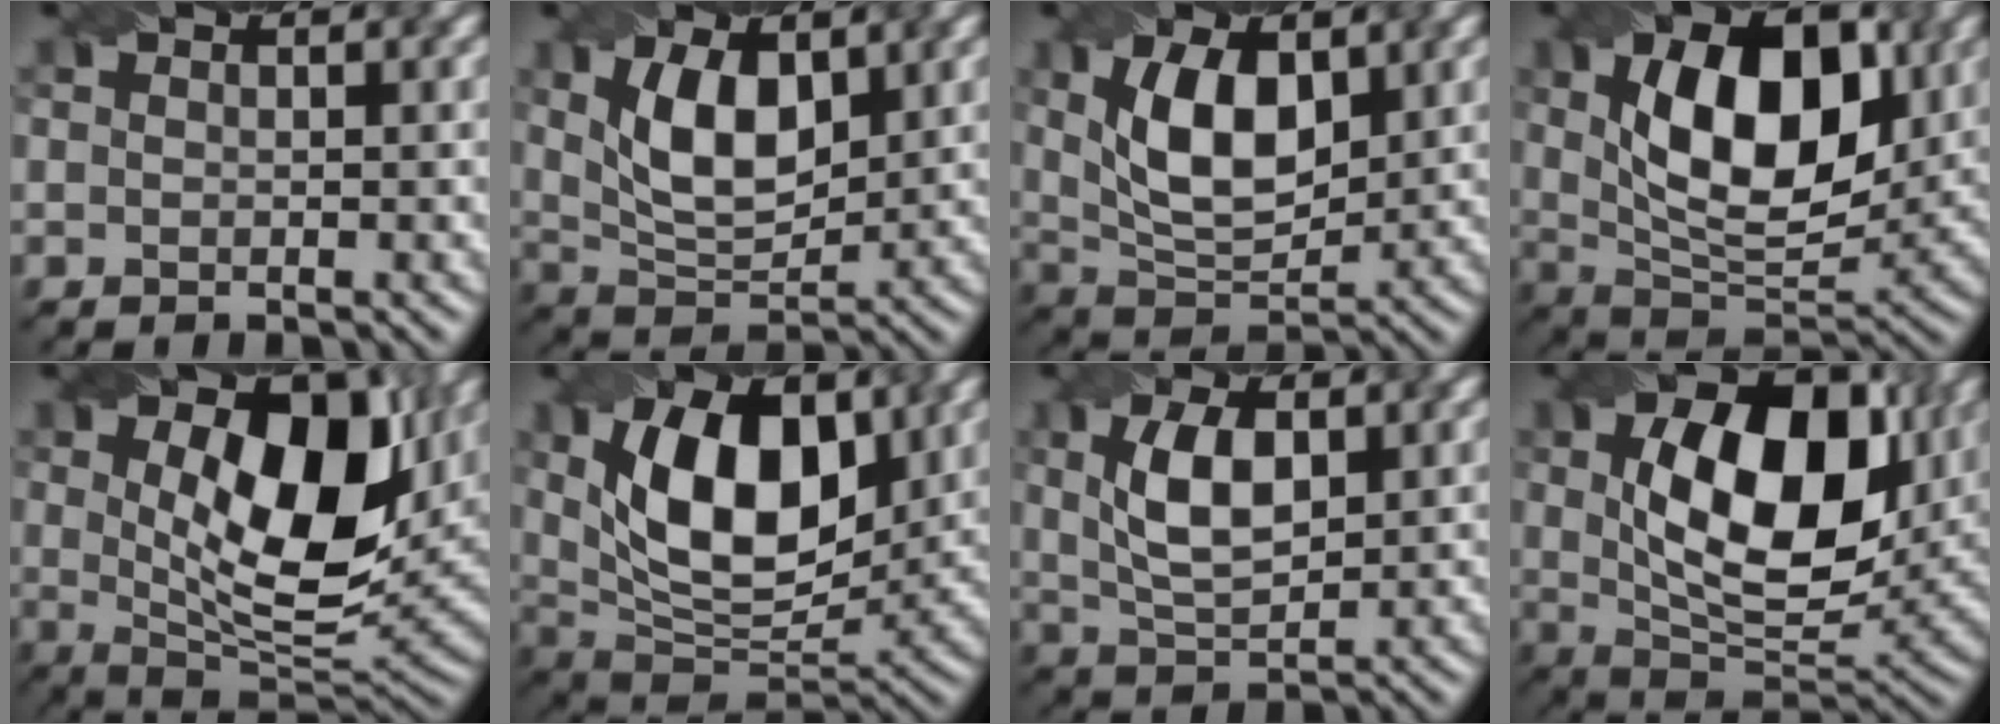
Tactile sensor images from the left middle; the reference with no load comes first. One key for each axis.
{"total": 6.2, "fx": 1.7, "fy": 3.2, "fz": 5.1, "tx": -0.103, "ty": 0.005, "tz": 0.035}
{"total": 7.3, "fx": 1.5, "fy": 3.8, "fz": 6.0, "tx": -0.120, "ty": 0.008, "tz": 0.032}
{"total": 11.2, "fx": 2.3, "fy": 6.0, "fz": 9.2, "tx": -0.145, "ty": 0.005, "tz": 0.037}
{"total": 12.0, "fx": 2.4, "fy": 5.8, "fz": 10.2, "tx": -0.157, "ty": -0.002, "tz": 0.040}
{"total": 11.2, "fx": 2.4, "fy": 6.2, "fz": 9.0, "tx": -0.155, "ty": 0.003, "tz": 0.039}
{"total": 5.2, "fx": 0.8, "fy": 2.5, "fz": 4.4, "tx": -0.096, "ty": 0.009, "tz": 0.021}
{"total": 12.5, "fx": 2.5, "fy": 7.1, "fz": 9.9, "tx": -0.167, "ty": 0.001, "tz": 0.045}